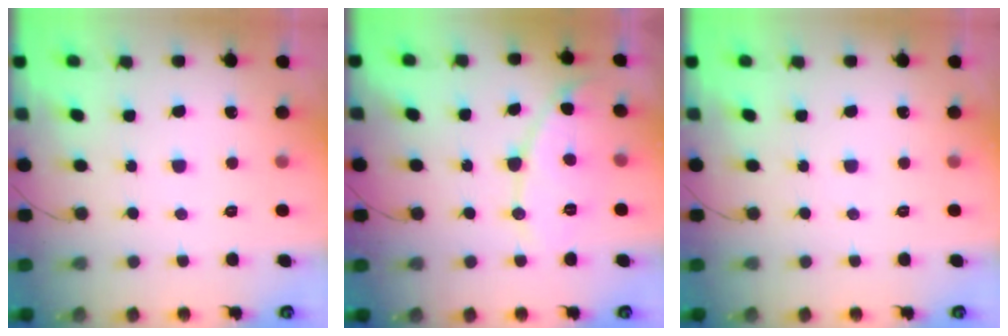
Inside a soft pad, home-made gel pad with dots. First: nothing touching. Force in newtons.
{"total": 8.6, "press": 8.6, "slide": 0.4}
{"total": 0.0}